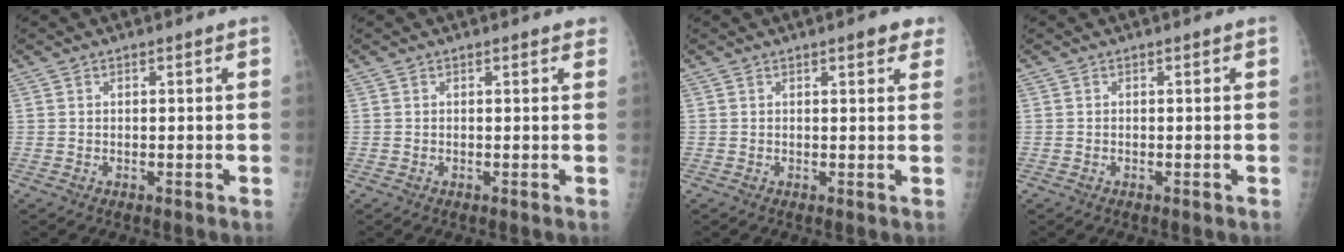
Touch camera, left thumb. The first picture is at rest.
{"total": 1.6, "force": [1.2, 0.4, 0.9], "torque": [-0.006, 0.003, 0.012]}
{"total": 3.6, "force": [2.2, 1.1, 2.6], "torque": [-0.021, -0.005, 0.023]}
{"total": 0.0}